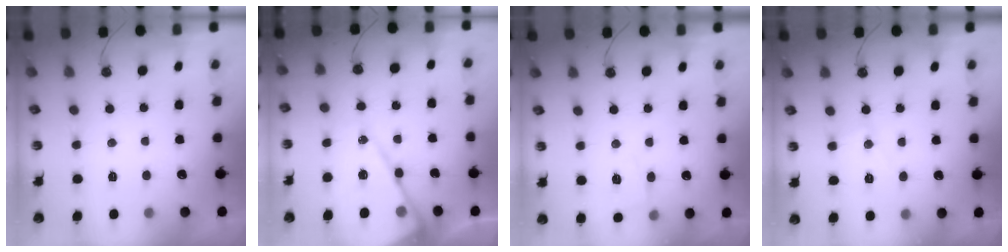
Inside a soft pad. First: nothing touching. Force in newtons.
{"total": 16.2, "press": 16.1, "slide": 1.5}
{"total": 5.6, "press": 5.6, "slide": 0.7}
{"total": 6.0, "press": 6.0, "slide": 0.6}